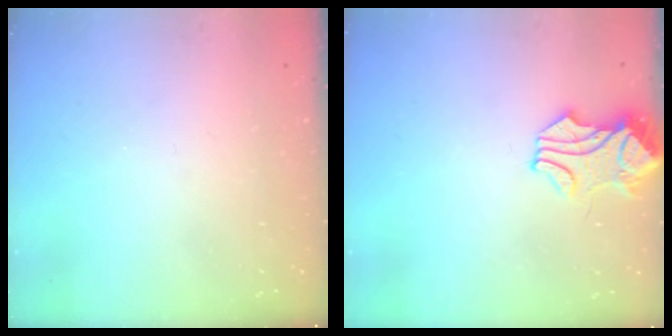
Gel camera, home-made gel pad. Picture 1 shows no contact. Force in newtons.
{"total": 1.9, "press": 1.7, "slide": 0.8}